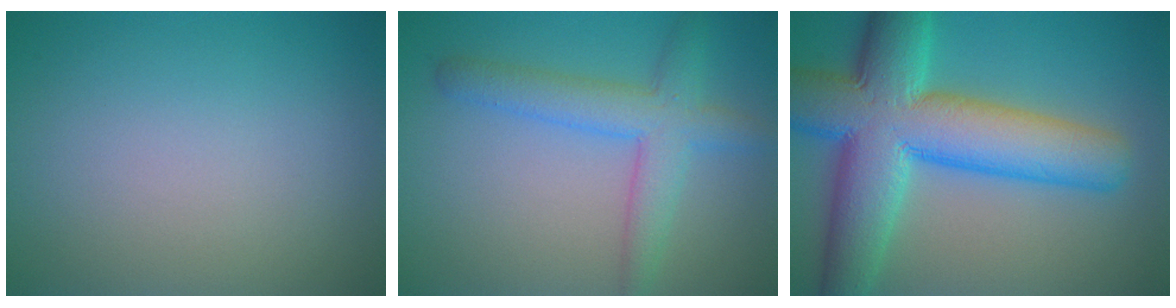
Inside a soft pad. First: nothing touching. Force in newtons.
{"total": 4.6, "press": 4.6, "slide": 0.1}
{"total": 12.6, "press": 12.6, "slide": 0.4}